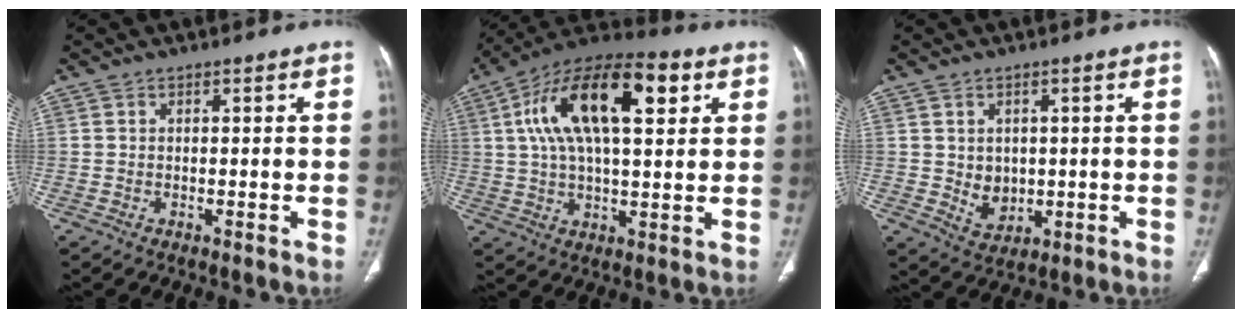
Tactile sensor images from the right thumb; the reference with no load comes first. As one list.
[{"total": 21.0, "force": [6.5, 9.2, 17.7], "torque": [-0.299, 0.016, 0.102]}, {"total": 4.9, "force": [0.1, 4.0, 2.8], "torque": [-0.026, -0.009, 0.019]}]